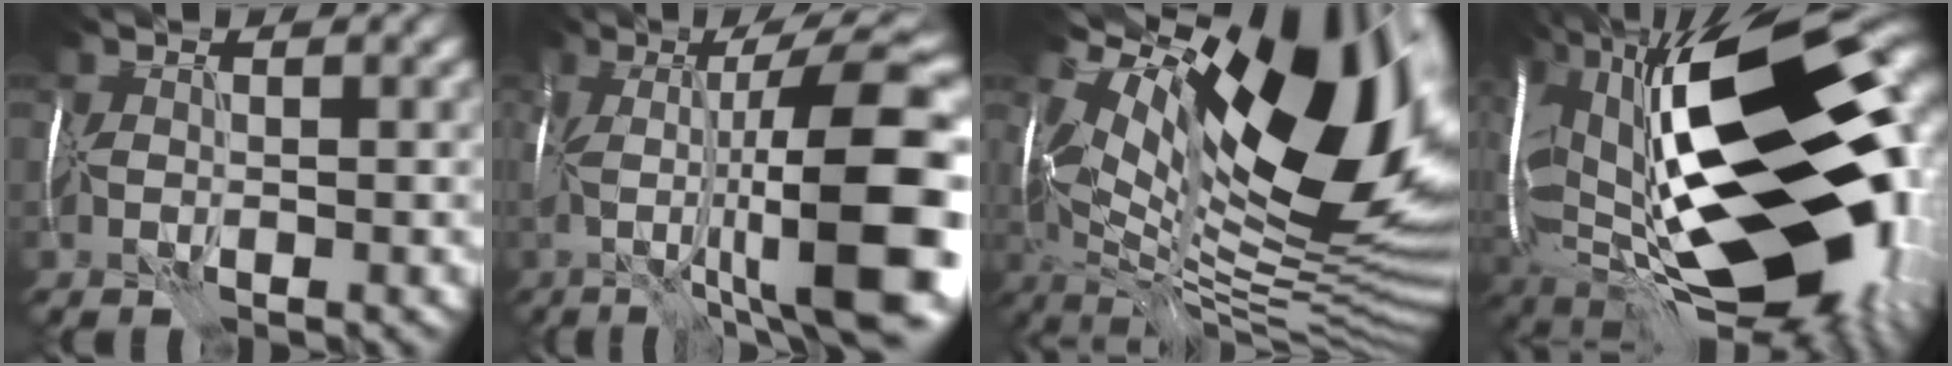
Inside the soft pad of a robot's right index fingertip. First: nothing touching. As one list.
[{"total": 15.9, "force": [-1.7, 3.5, 15.4], "torque": [-0.220, 0.019, -0.022]}, {"total": 18.3, "force": [4.7, 8.6, 15.5], "torque": [-0.253, 0.023, 0.078]}, {"total": 23.9, "force": [1.6, 12.3, 20.4], "torque": [-0.392, -0.022, 0.022]}]